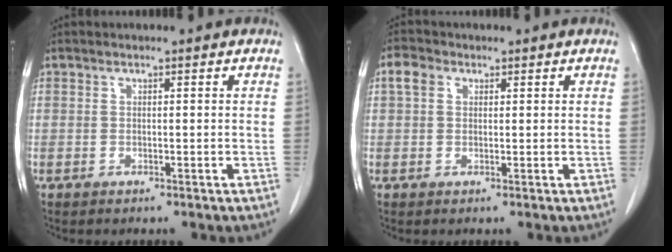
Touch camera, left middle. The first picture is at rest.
{"total": 2.7, "force": [1.0, 2.0, 1.4], "torque": [-0.033, 0.016, 0.020]}